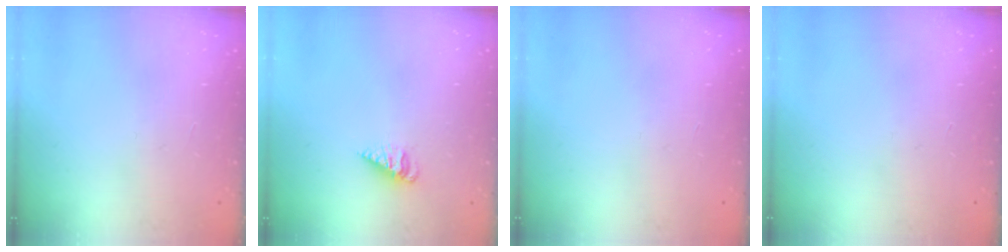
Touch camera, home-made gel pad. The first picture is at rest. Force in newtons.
{"total": 3.0, "press": 2.9, "slide": 0.2}
{"total": 0.0}
{"total": 0.0}